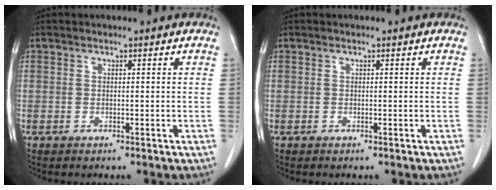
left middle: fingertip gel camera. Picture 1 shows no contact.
{"total": 0.0}